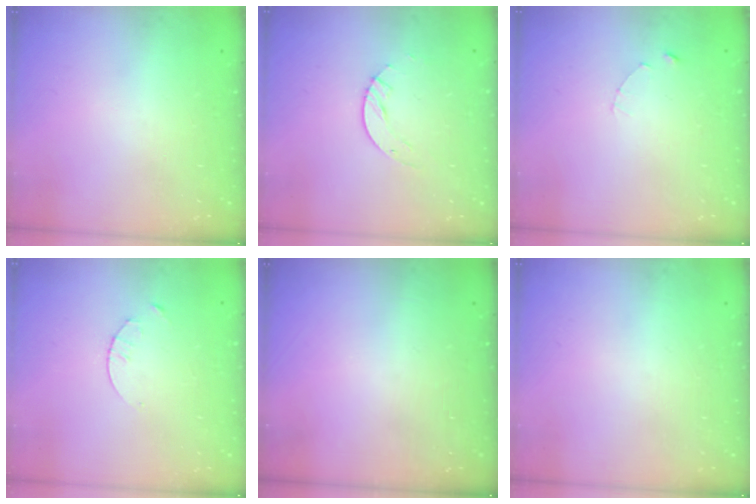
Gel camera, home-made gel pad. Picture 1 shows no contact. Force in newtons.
{"total": 4.5, "press": 4.5, "slide": 0.4}
{"total": 1.0, "press": 1.0, "slide": 0.2}
{"total": 1.7, "press": 1.6, "slide": 0.2}
{"total": 0.0}
{"total": 0.0}